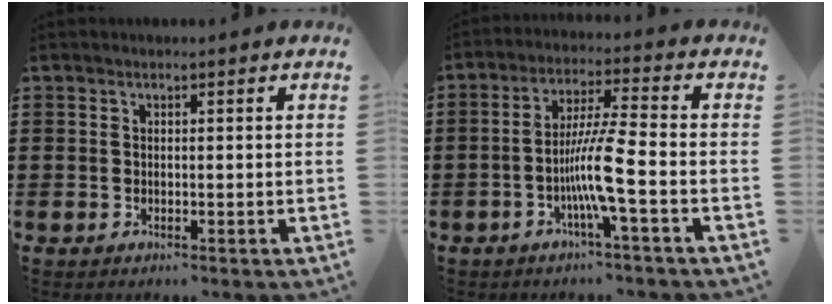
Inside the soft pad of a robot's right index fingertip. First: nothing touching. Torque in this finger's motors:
{"motor_torque": [1.33, 0.59, 0.29, 0.12]}